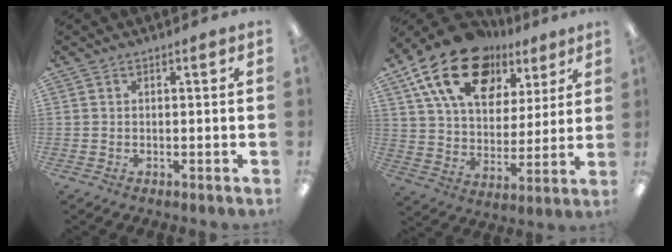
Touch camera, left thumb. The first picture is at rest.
{"total": 20.2, "force": [11.8, 12.2, 10.8], "torque": [-0.192, -0.054, 0.214]}